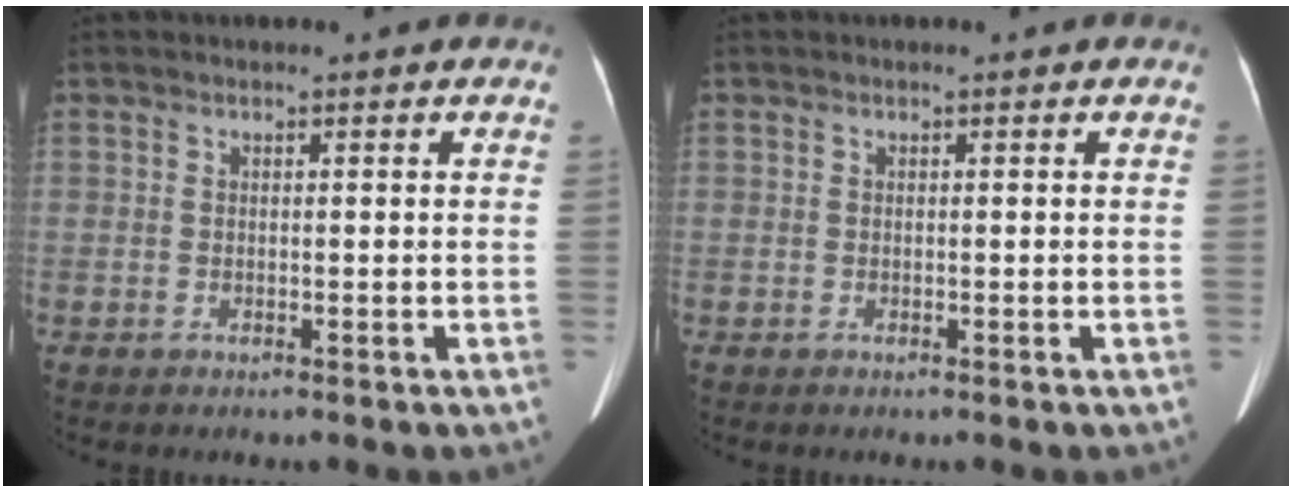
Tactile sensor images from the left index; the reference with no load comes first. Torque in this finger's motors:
{"motor_torque": [0.00, 0.00, 0.00, 0.00]}